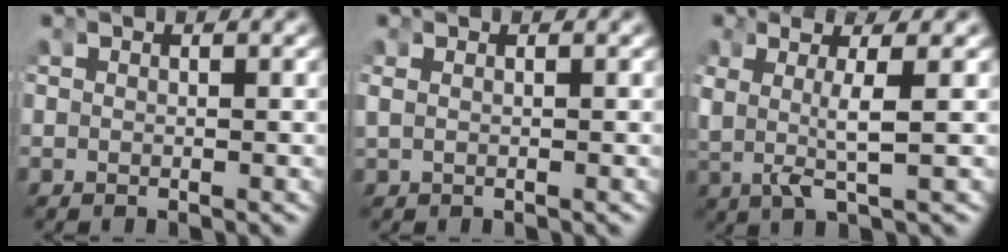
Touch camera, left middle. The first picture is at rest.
{"total": 0.6, "force": [0.2, 0.2, 0.5], "torque": [-0.013, 0.000, 0.010]}
{"total": 4.6, "force": [0.8, 1.2, 4.4], "torque": [-0.095, -0.006, 0.023]}